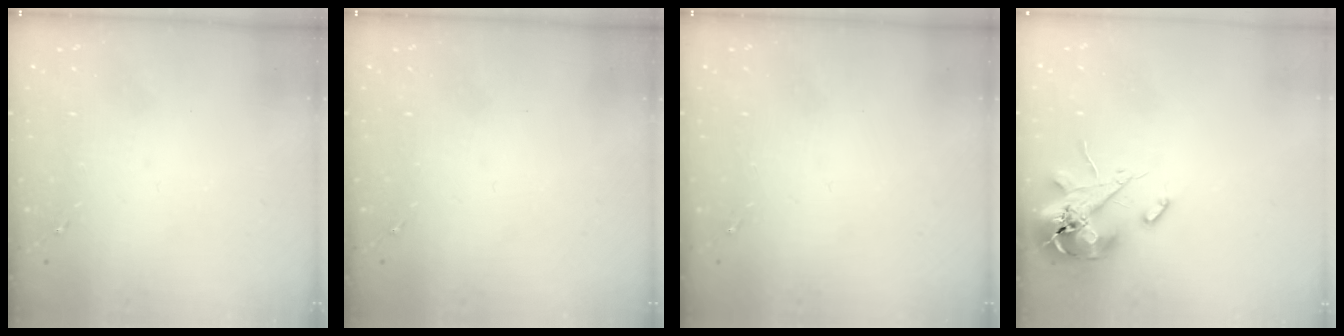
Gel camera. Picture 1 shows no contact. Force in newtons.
{"total": 0.0}
{"total": 0.0}
{"total": 13.0, "press": 12.8, "slide": 2.1}